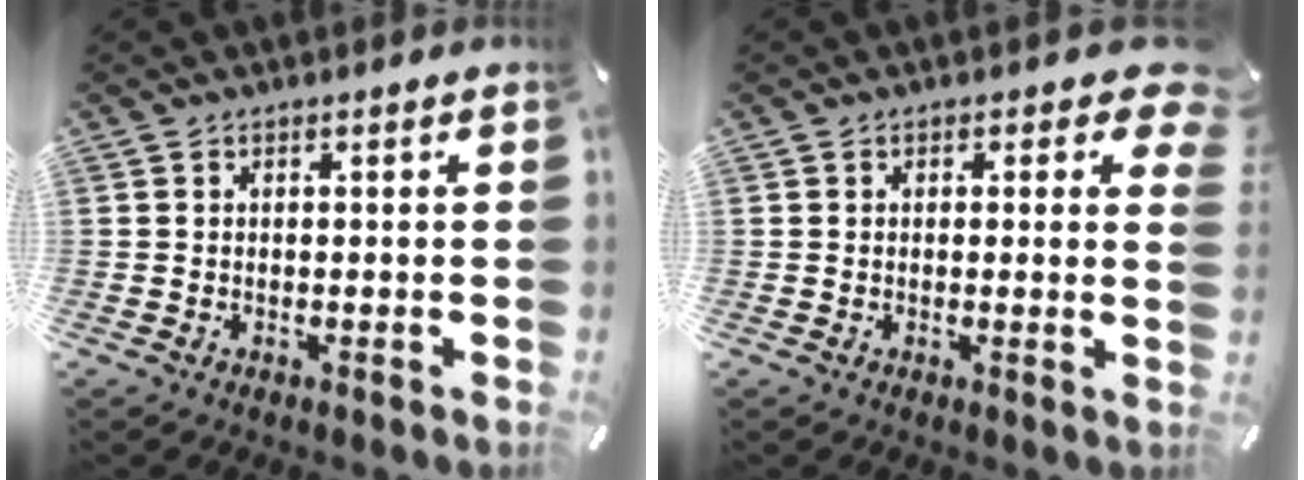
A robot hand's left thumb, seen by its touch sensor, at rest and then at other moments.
{"total": 4.6, "force": [1.8, 2.5, 3.3], "torque": [-0.029, -0.004, 0.025]}